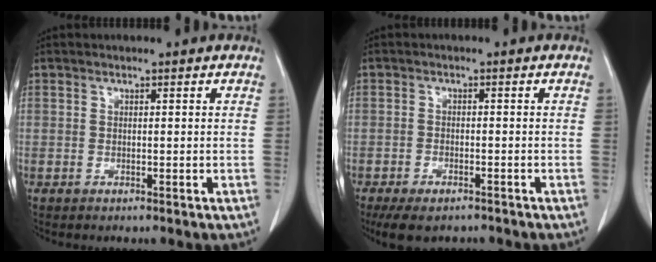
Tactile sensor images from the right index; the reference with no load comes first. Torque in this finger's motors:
{"motor_torque": [0.57, -0.53, 0.27, 0.07]}